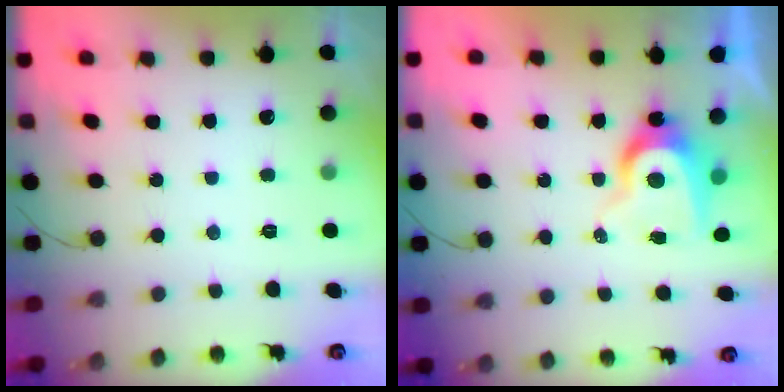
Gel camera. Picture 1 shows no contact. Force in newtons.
{"total": 8.5, "press": 8.4, "slide": 0.6}